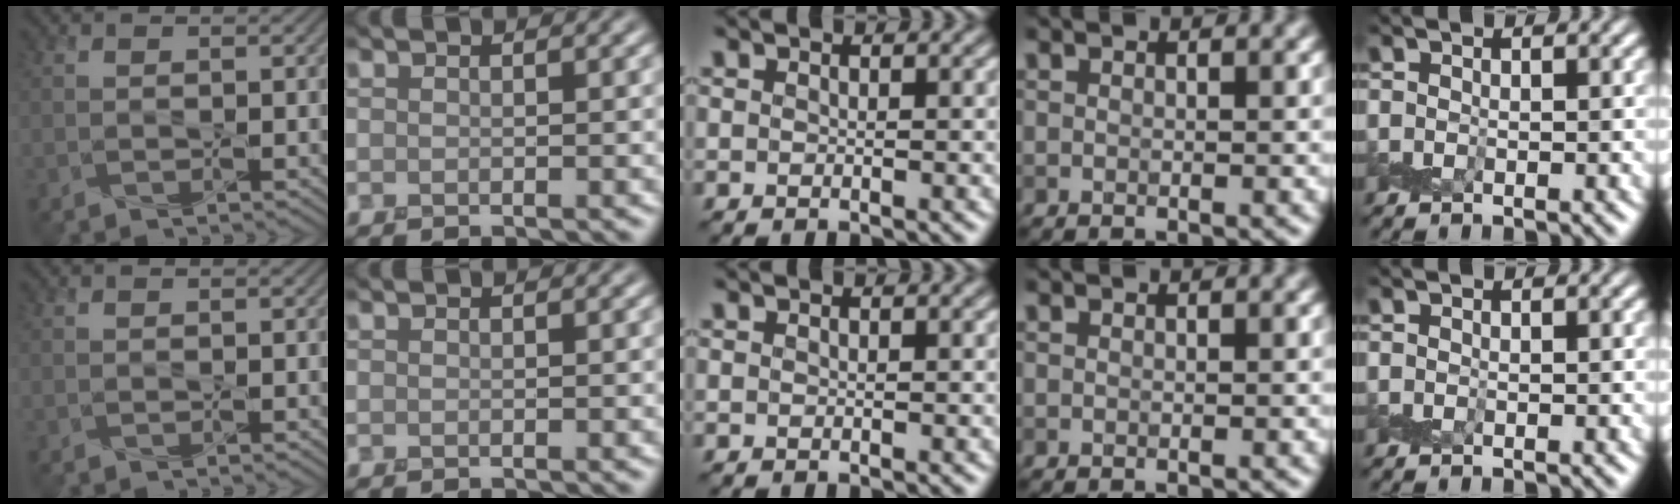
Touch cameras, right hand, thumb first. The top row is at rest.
{}